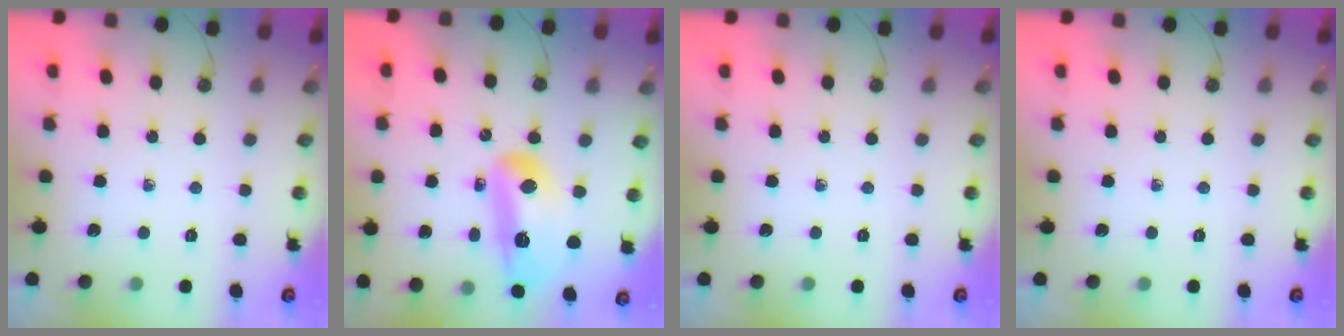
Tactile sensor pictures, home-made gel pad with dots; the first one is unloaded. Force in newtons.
{"total": 26.1, "press": 20.0, "slide": 16.7}
{"total": 0.0}
{"total": 0.0}